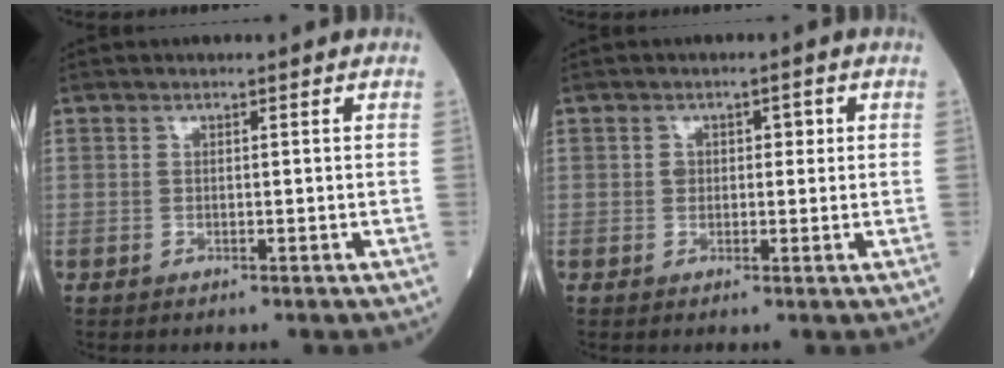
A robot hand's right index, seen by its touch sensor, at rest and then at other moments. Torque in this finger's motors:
{"motor_torque": [-0.02, -0.01, -0.01, 0.00]}